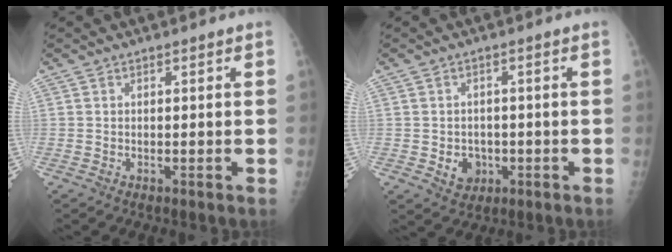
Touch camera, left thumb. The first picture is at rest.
{"total": 4.6, "force": [-1.2, 3.9, 2.1], "torque": [-0.010, 0.006, -0.010]}